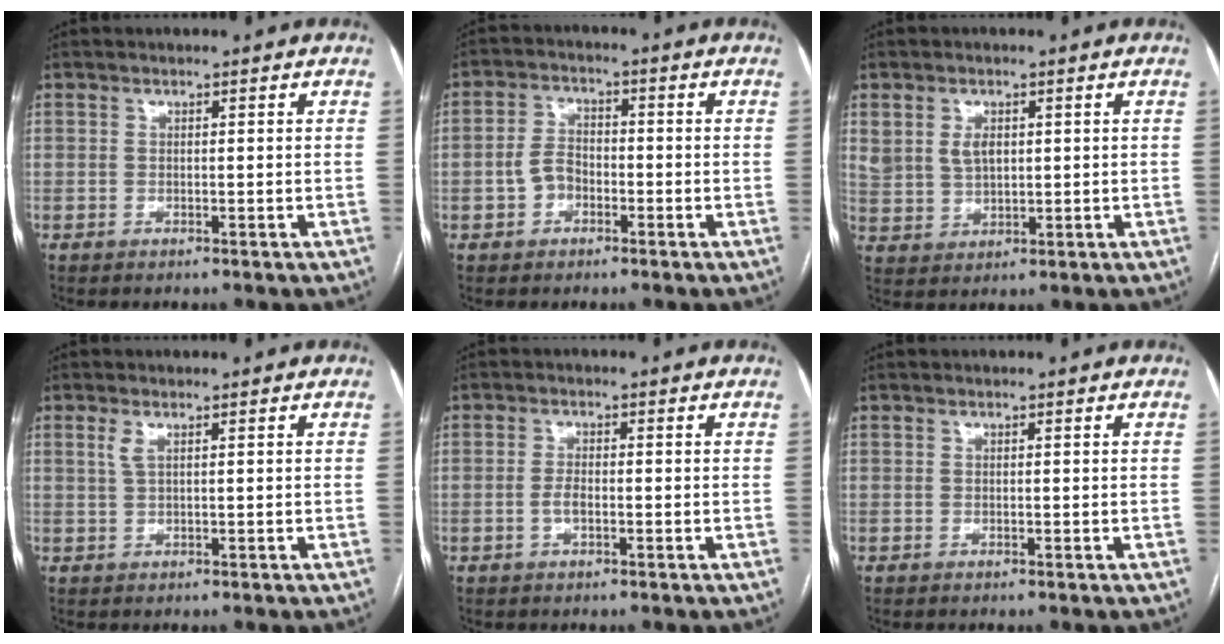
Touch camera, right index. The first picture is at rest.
{"total": 4.1, "force": [-1.5, 3.0, 2.4], "torque": [-0.051, 0.015, -0.028]}
{"total": 5.7, "force": [2.0, 4.1, 3.4], "torque": [-0.076, 0.012, 0.051]}
{"total": 1.5, "force": [0.9, 0.2, 1.2], "torque": [-0.039, 0.007, 0.019]}
{"total": 2.0, "force": [-0.4, 0.8, 1.7], "torque": [-0.040, 0.003, -0.007]}
{"total": 0.0}